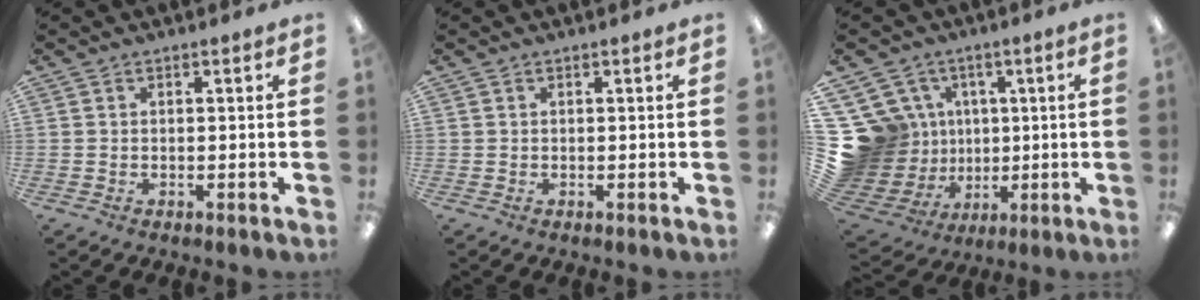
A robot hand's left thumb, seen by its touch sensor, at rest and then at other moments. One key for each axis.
{"total": 0.0}
{"total": 17.8, "fx": 3.2, "fy": 16.4, "fz": 6.0, "tx": -0.168, "ty": -0.033, "tz": 0.097}